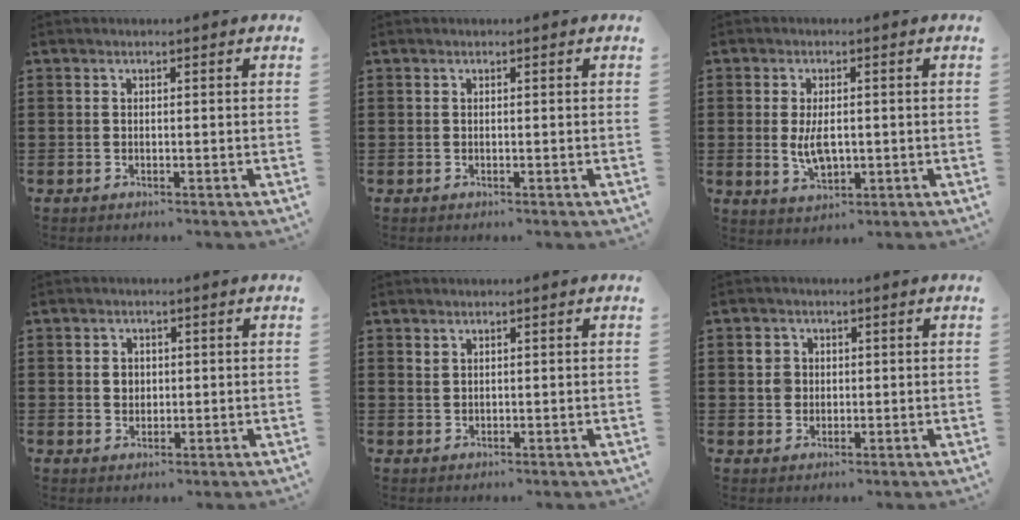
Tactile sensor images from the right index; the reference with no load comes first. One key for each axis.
{"total": 0.0}
{"total": 5.1, "fx": -0.2, "fy": 2.5, "fz": 4.4, "tx": -0.089, "ty": -0.004, "tz": -0.007}
{"total": 2.0, "fx": 0.3, "fy": 1.8, "fz": 1.0, "tx": -0.024, "ty": 0.010, "tz": 0.004}
{"total": 1.1, "fx": 0.9, "fy": 0.6, "fz": 0.3, "tx": -0.008, "ty": 0.003, "tz": 0.017}
{"total": 2.6, "fx": 0.4, "fy": 2.4, "fz": 0.8, "tx": -0.024, "ty": 0.011, "tz": 0.005}